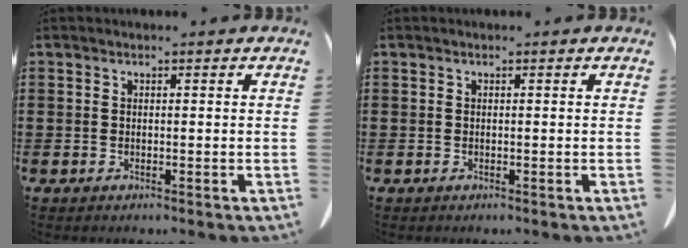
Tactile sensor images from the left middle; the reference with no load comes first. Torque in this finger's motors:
{"motor_torque": [-0.31, -0.40, 0.02, 0.01]}